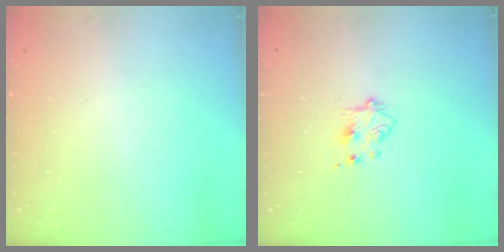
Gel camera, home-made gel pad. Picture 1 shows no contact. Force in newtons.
{"total": 5.3, "press": 5.2, "slide": 0.6}